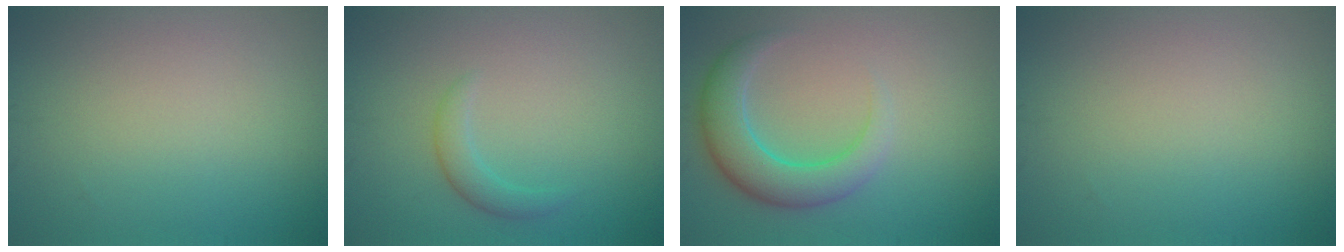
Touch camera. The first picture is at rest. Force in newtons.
{"total": 1.7, "press": 1.7, "slide": 0.1}
{"total": 5.1, "press": 5.1, "slide": 0.2}
{"total": 0.0}